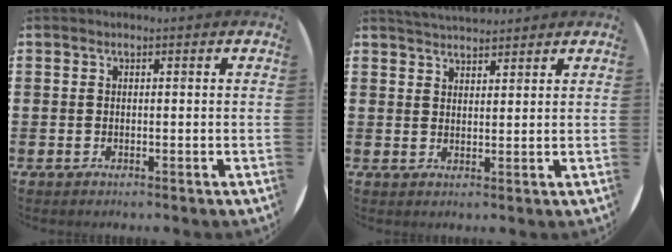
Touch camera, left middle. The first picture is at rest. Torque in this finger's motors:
{"motor_torque": [0.23, -0.20, 0.01, 0.05]}